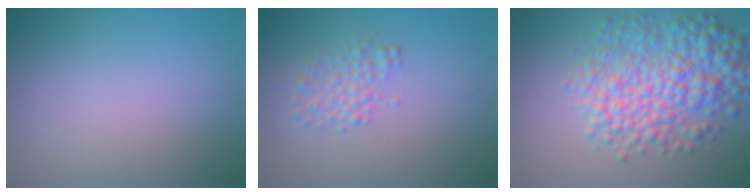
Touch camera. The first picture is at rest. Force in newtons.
{"total": 2.0, "press": 2.0, "slide": 0.0}
{"total": 7.9, "press": 7.9, "slide": 0.1}